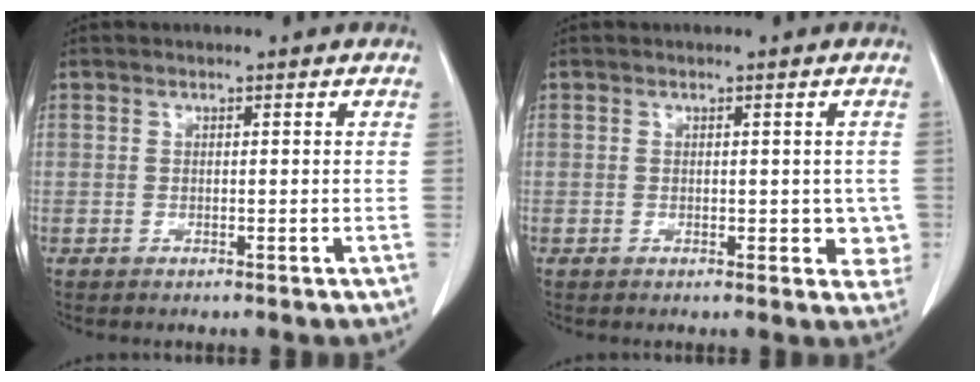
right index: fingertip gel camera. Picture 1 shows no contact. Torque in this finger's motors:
{"motor_torque": [0.01, 0.19, 0.03, 0.01]}